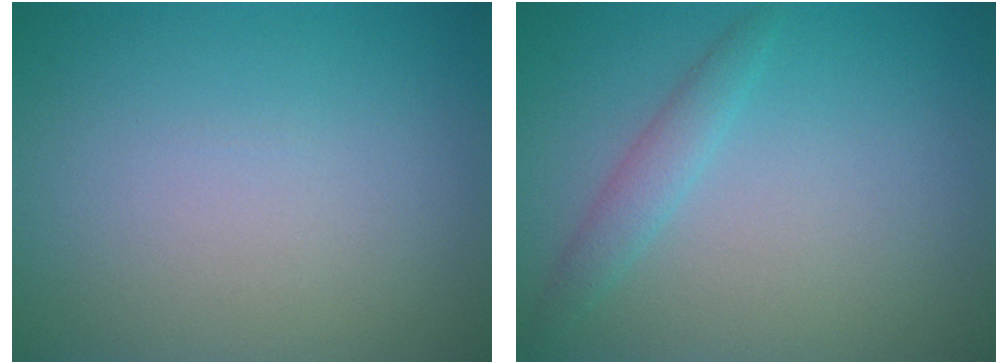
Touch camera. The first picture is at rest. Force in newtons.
{"total": 1.7, "press": 1.7, "slide": 0.0}